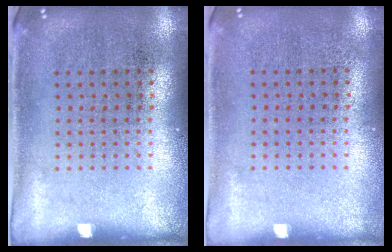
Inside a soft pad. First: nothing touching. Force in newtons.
{"total": 0.0}